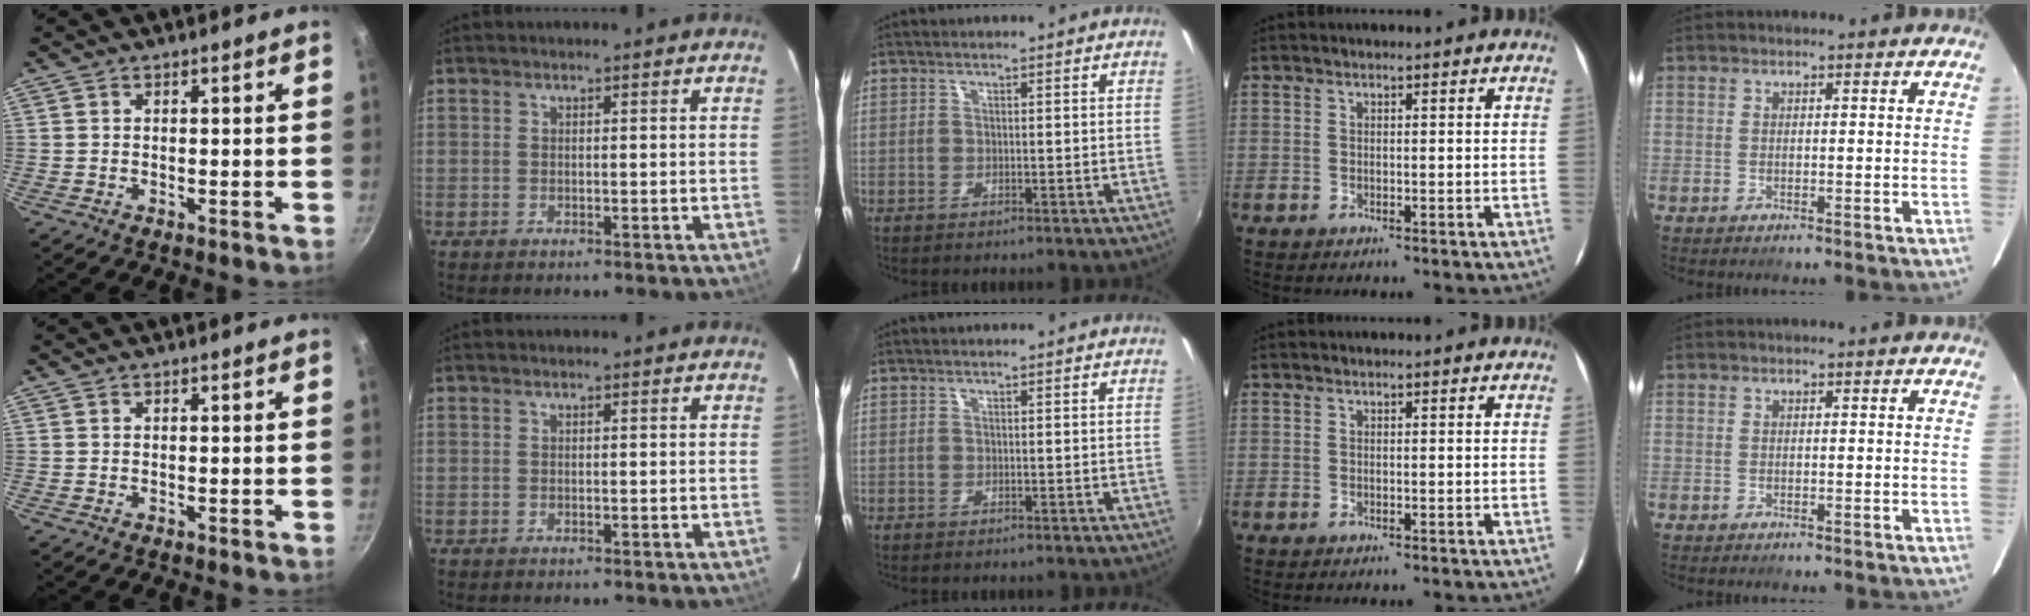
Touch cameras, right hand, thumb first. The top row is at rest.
{}